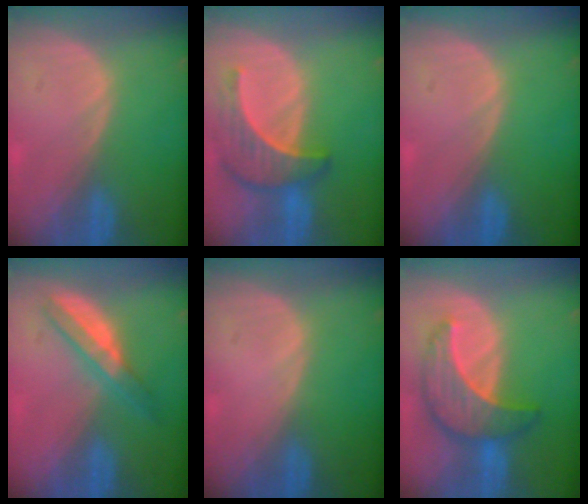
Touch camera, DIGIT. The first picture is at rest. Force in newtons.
{"total": 7.1, "press": 7.0, "slide": 1.1}
{"total": 0.0}
{"total": 4.8, "press": 4.8, "slide": 0.7}
{"total": 0.0}
{"total": 8.5, "press": 8.4, "slide": 0.5}